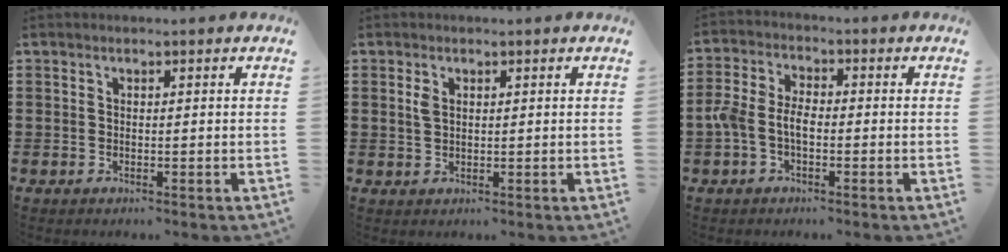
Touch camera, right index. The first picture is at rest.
{"total": 1.8, "force": [0.6, 1.0, 1.4], "torque": [-0.031, 0.004, 0.010]}
{"total": 5.0, "force": [-1.3, 2.8, 3.9], "torque": [-0.107, -0.005, -0.035]}